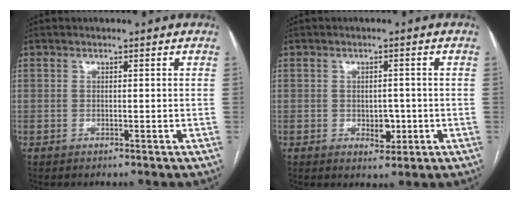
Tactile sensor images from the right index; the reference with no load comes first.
{"total": 3.1, "force": [-0.8, 1.9, 2.4], "torque": [-0.030, 0.001, -0.004]}